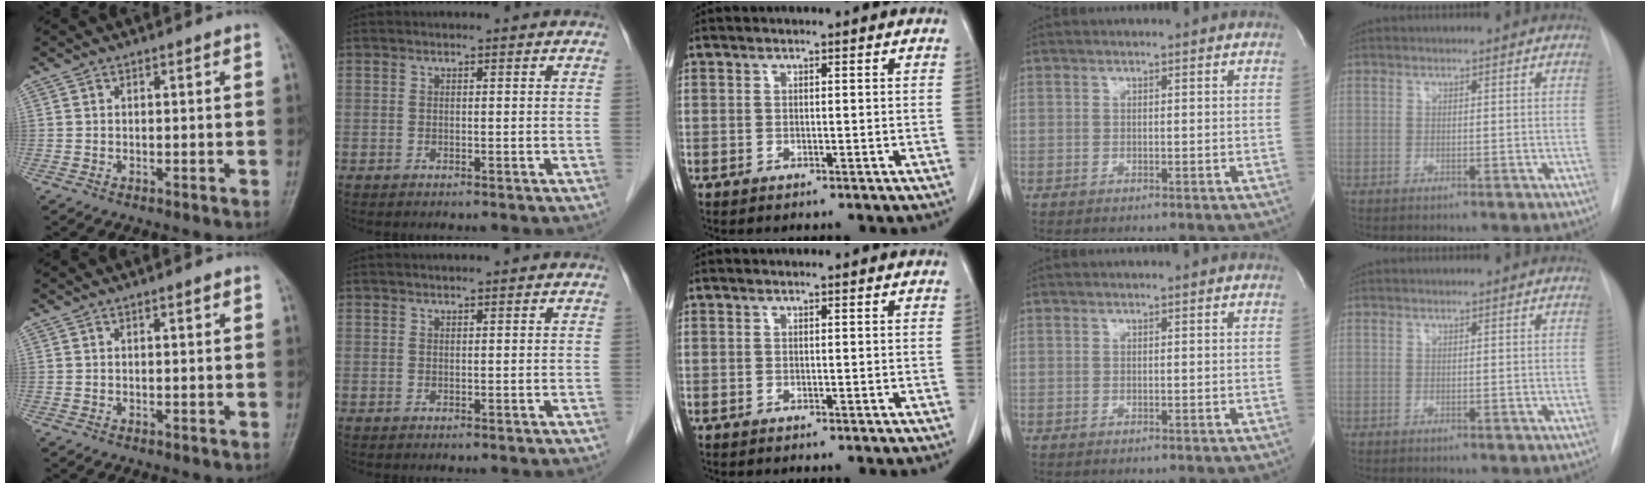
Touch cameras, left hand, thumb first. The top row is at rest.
{"thumb": {"total": 0.9, "force": [0.6, 0.2, 0.7], "torque": [-0.011, -0.001, 0.008]}, "index": {"total": 1.3, "force": [1.1, 0.0, 0.6], "torque": [-0.009, 0.016, 0.022]}}